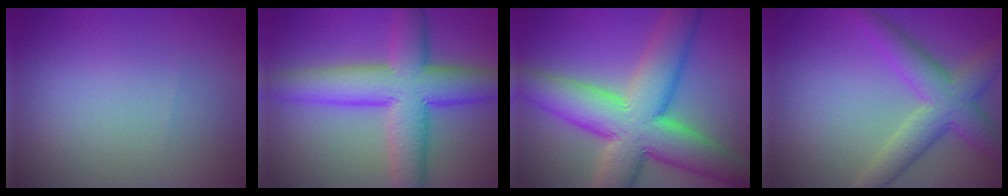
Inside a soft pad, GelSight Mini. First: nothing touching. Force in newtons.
{"total": 9.4, "press": 9.4, "slide": 0.2}
{"total": 12.3, "press": 12.3, "slide": 0.5}
{"total": 5.6, "press": 5.6, "slide": 0.1}